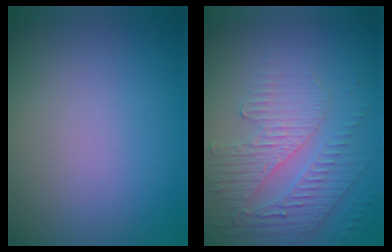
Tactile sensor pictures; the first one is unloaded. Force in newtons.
{"total": 5.8, "press": 3.3, "slide": 4.7}